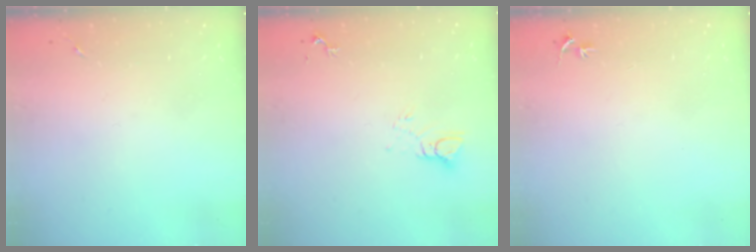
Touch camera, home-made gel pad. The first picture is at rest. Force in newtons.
{"total": 4.4, "press": 4.4, "slide": 0.3}
{"total": 2.7, "press": 2.7, "slide": 0.3}